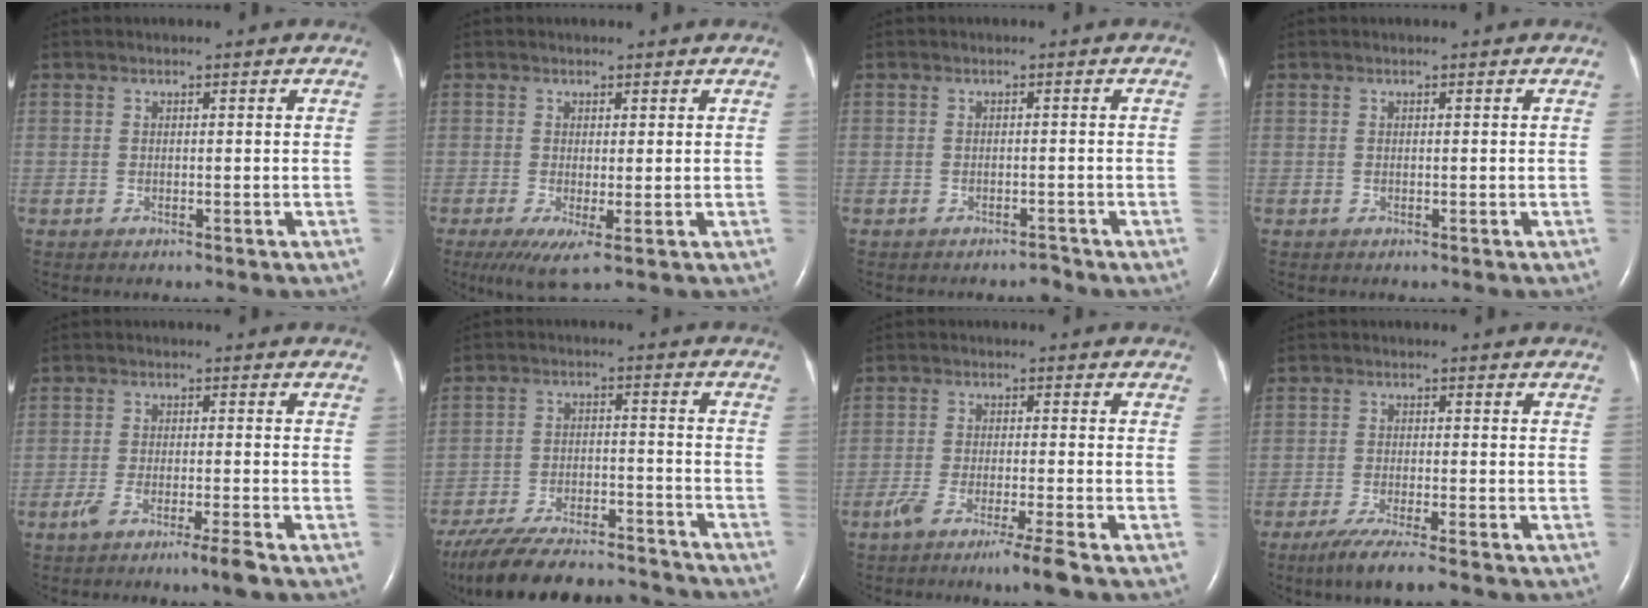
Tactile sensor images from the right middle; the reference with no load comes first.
{"total": 4.3, "force": [-1.1, 0.8, 4.0], "torque": [-0.078, -0.015, -0.016]}
{"total": 1.0, "force": [-1.0, 0.1, 0.1], "torque": [0.000, -0.001, -0.013]}
{"total": 0.0}
{"total": 4.5, "force": [-3.0, -0.4, 3.3], "torque": [-0.062, -0.010, -0.058]}
{"total": 20.5, "force": [-18.5, 3.9, 7.9], "torque": [-0.164, -0.014, -0.280]}
{"total": 6.2, "force": [-4.2, -0.8, 4.5], "torque": [-0.079, -0.015, -0.075]}
{"total": 6.5, "force": [-4.7, 0.0, 4.5], "torque": [-0.082, -0.018, -0.080]}